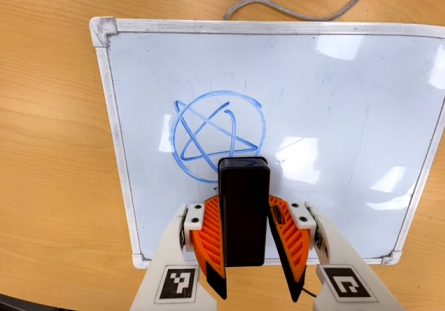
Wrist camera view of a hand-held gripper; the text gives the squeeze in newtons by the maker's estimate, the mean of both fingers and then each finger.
{"total": 5.1, "left": 4.5, "right": 5.8}